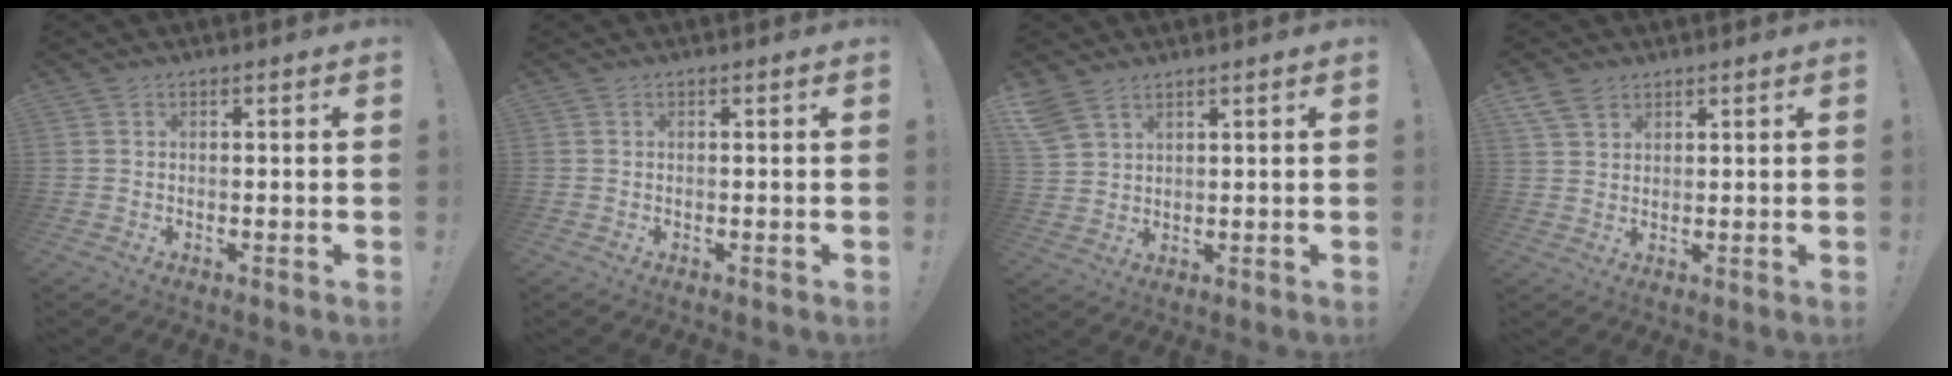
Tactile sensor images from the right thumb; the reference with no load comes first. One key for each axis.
{"total": 0.0}
{"total": 6.1, "fx": 4.4, "fy": 3.0, "fz": 2.8, "tx": -0.056, "ty": -0.015, "tz": 0.090}
{"total": 5.0, "fx": 3.4, "fy": 3.1, "fz": 2.0, "tx": -0.034, "ty": -0.014, "tz": 0.067}